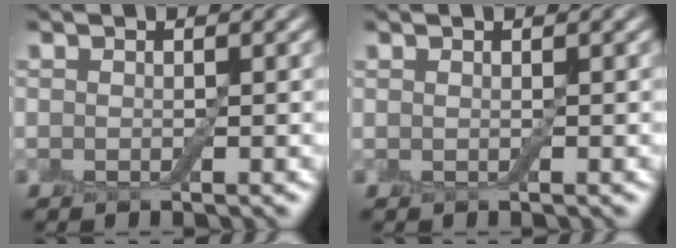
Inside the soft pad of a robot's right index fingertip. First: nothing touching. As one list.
[{"total": 0.0}]